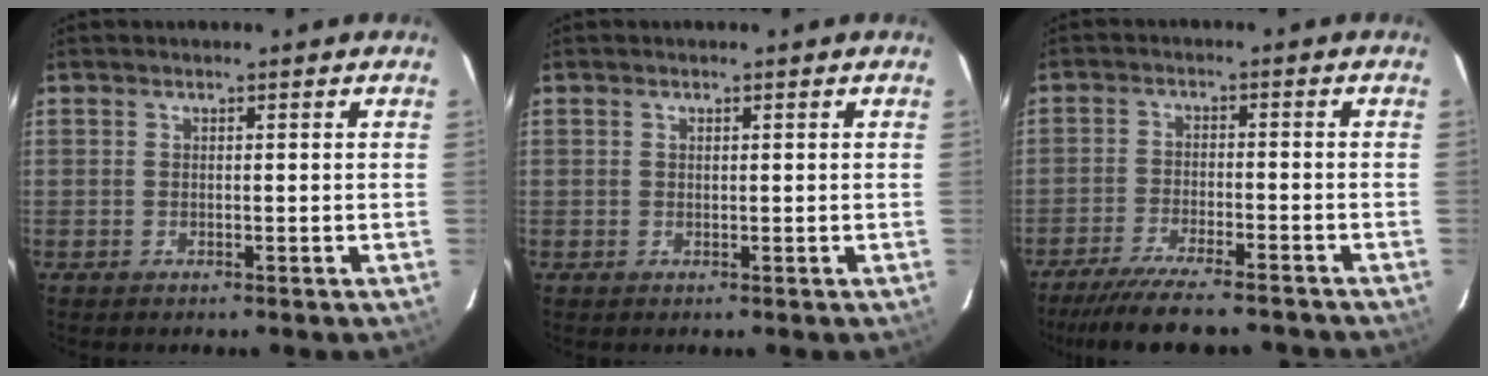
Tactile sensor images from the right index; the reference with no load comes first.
{"total": 0.0}
{"total": 14.5, "force": [-12.6, 2.4, 6.6], "torque": [-0.139, -0.023, -0.195]}